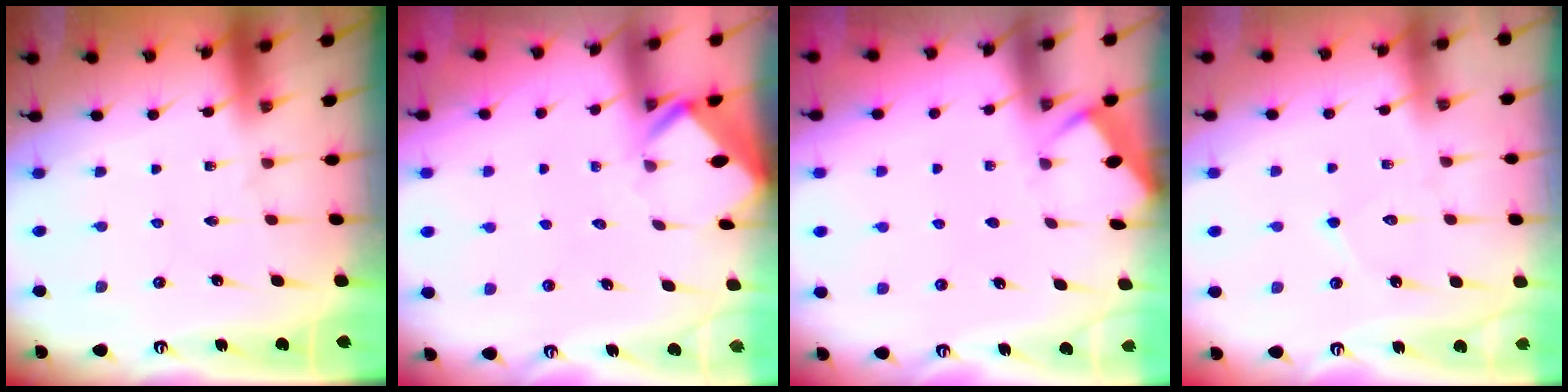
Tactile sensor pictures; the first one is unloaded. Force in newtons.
{"total": 2.8, "press": 2.8, "slide": 0.3}
{"total": 2.5, "press": 2.5, "slide": 0.4}
{"total": 4.6, "press": 4.5, "slide": 0.3}